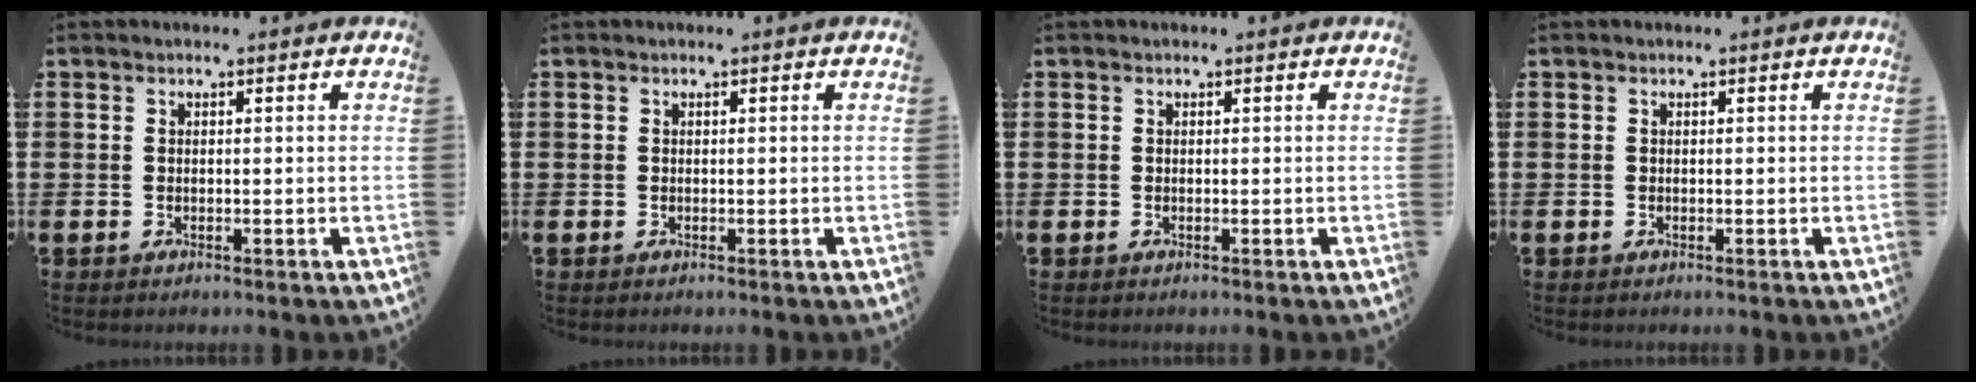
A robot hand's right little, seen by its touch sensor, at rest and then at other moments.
{"total": 0.0}
{"total": 0.0}
{"total": 0.0}